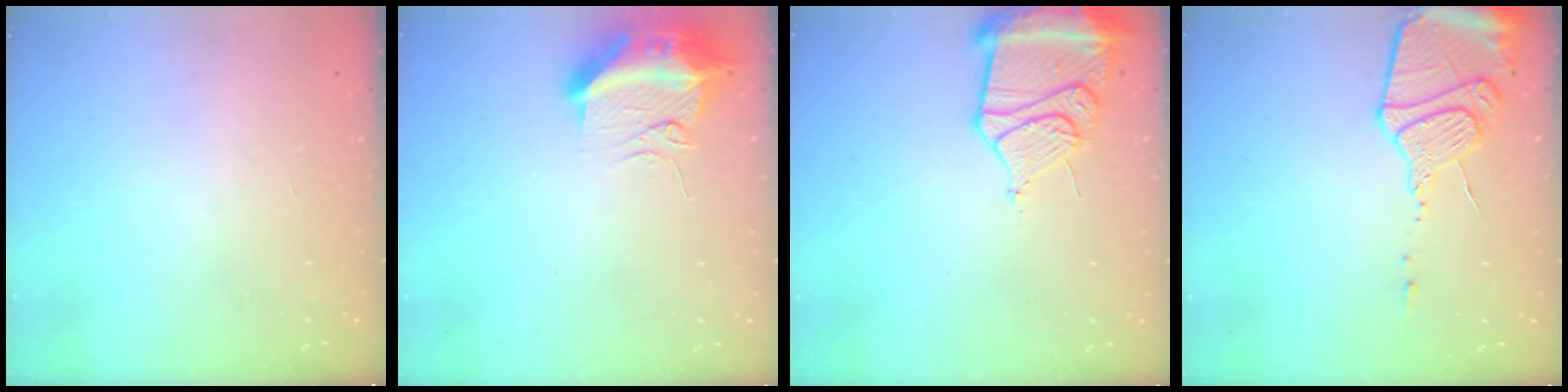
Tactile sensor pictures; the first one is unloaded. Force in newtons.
{"total": 12.4, "press": 12.3, "slide": 1.3}
{"total": 15.7, "press": 15.6, "slide": 1.5}
{"total": 13.9, "press": 13.8, "slide": 1.3}